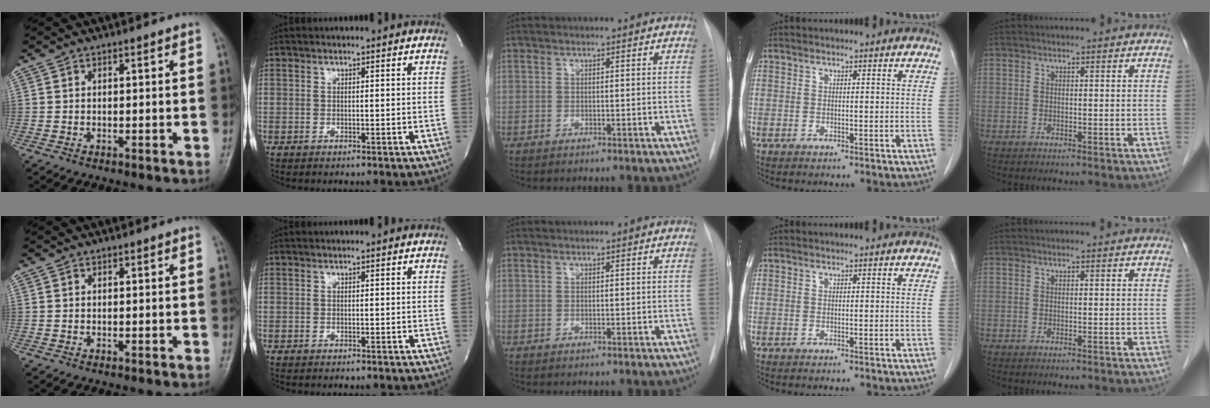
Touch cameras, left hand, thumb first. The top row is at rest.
{}